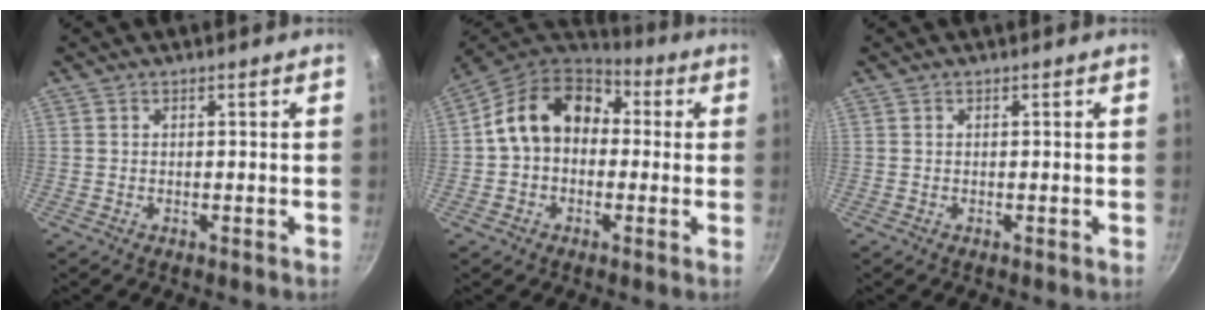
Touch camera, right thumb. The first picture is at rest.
{"total": 15.1, "force": [1.6, 11.4, 9.7], "torque": [-0.130, 0.039, 0.009]}
{"total": 0.0}